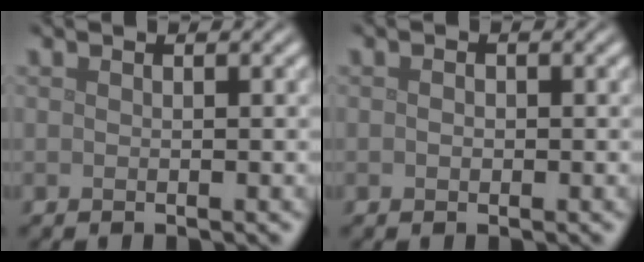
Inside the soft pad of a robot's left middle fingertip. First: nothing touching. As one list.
[{"total": 0.6, "force": [-0.1, 0.5, 0.4], "torque": [-0.007, -0.003, -0.002]}]